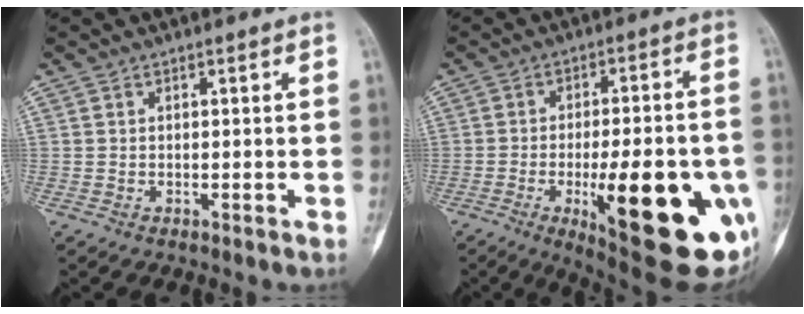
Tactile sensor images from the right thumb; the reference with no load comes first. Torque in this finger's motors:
{"motor_torque": [2.57, 2.44, 2.08, -0.69, 0.50]}